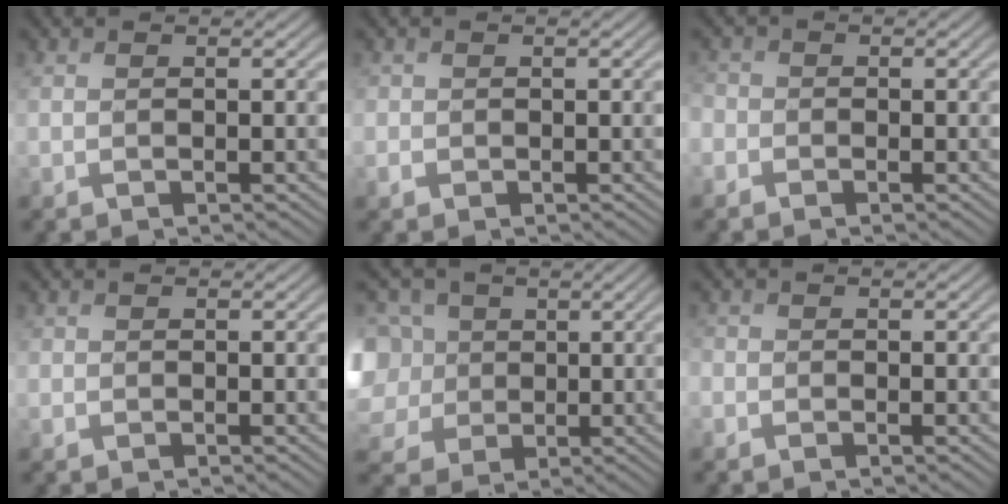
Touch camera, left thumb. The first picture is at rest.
{"total": 1.4, "force": [-0.3, 1.4, 0.2], "torque": [-0.003, -0.003, -0.011]}
{"total": 2.2, "force": [-1.0, 1.9, 0.5], "torque": [-0.015, -0.001, -0.032]}
{"total": 0.7, "force": [-0.2, 0.7, 0.0], "torque": [0.000, -0.004, -0.007]}
{"total": 11.4, "force": [1.4, 9.8, 5.8], "torque": [-0.208, 0.005, 0.010]}
{"total": 1.3, "force": [-0.6, 1.1, 0.2], "torque": [-0.002, -0.005, -0.017]}